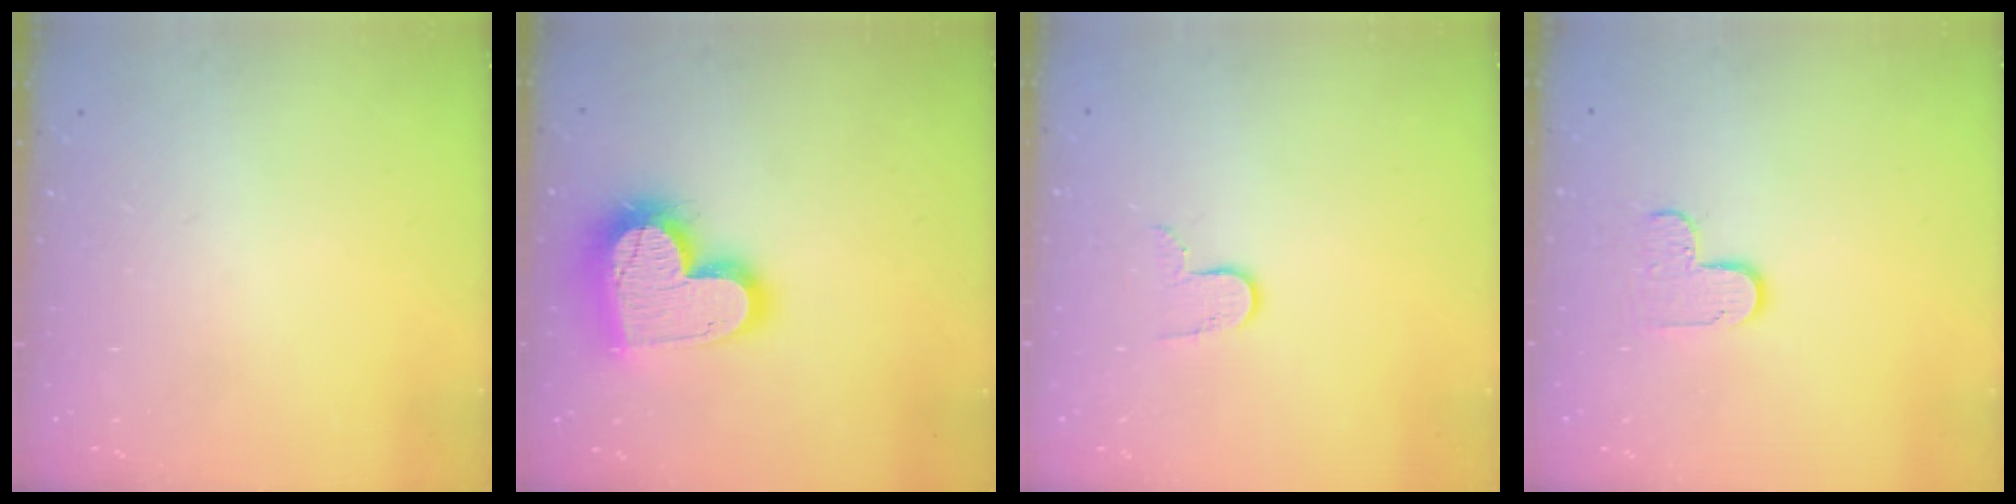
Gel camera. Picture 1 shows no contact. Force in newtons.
{"total": 20.1, "press": 20.1, "slide": 1.7}
{"total": 6.3, "press": 6.3, "slide": 0.5}
{"total": 5.5, "press": 5.5, "slide": 0.5}